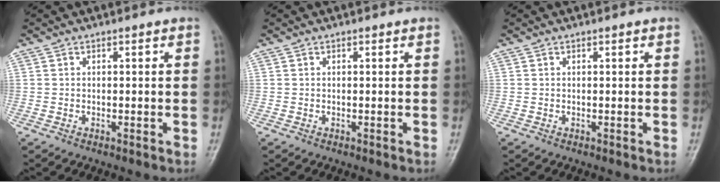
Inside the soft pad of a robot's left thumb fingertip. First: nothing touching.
{"total": 0.0}
{"total": 0.0}